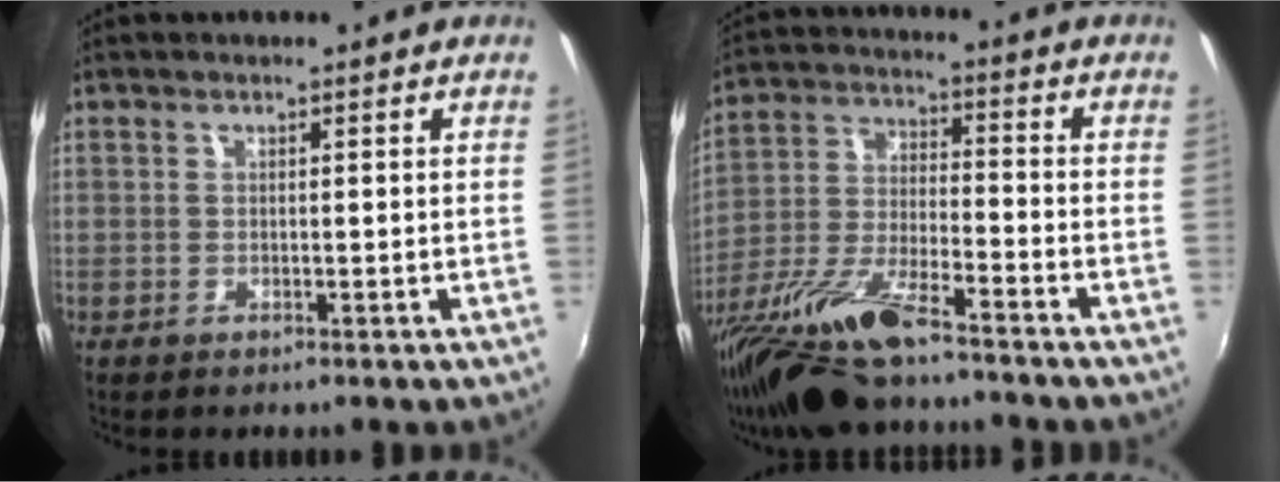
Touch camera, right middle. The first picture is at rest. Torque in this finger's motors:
{"motor_torque": [1.11, -1.03, 0.80, 0.21]}